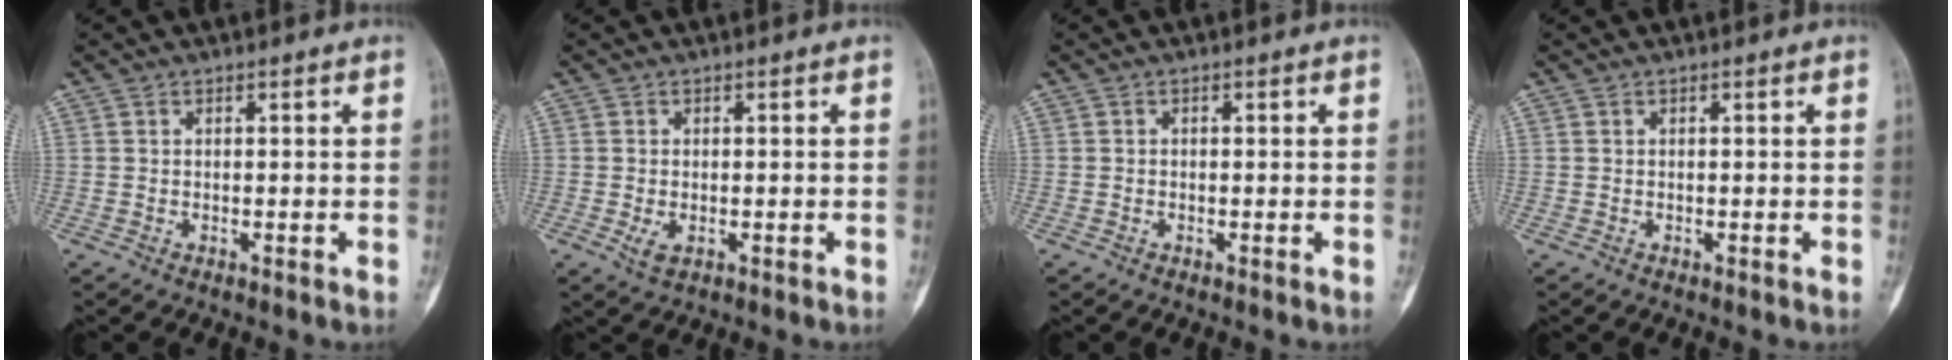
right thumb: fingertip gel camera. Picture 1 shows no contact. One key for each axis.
{"total": 2.3, "fx": -0.6, "fy": 1.3, "fz": 1.7, "tx": -0.031, "ty": -0.002, "tz": -0.009}
{"total": 0.0}
{"total": 0.0}